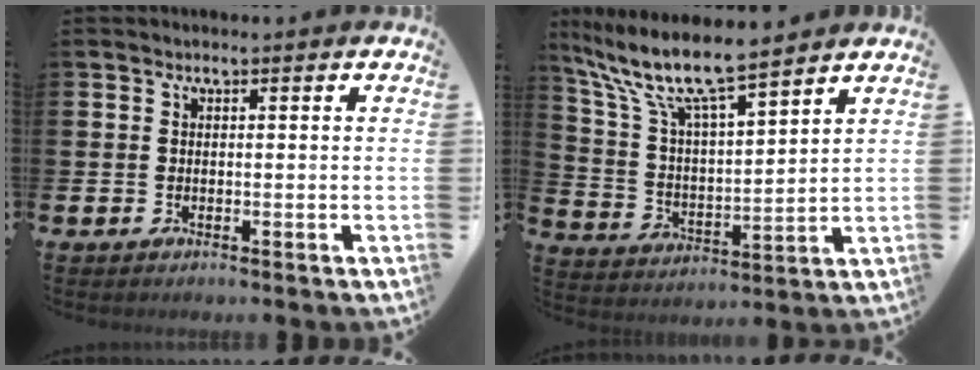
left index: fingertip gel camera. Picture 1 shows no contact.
{"total": 9.9, "force": [8.7, 1.4, 4.5], "torque": [-0.130, -0.049, 0.149]}